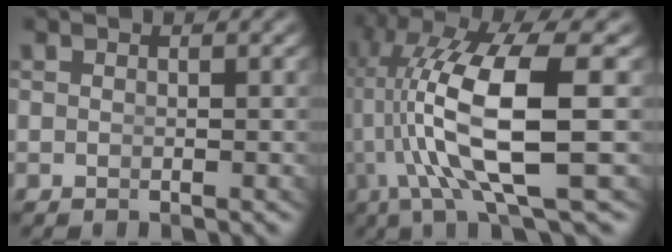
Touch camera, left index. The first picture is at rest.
{"total": 9.7, "force": [1.0, 3.3, 9.1], "torque": [-0.190, -0.014, 0.025]}